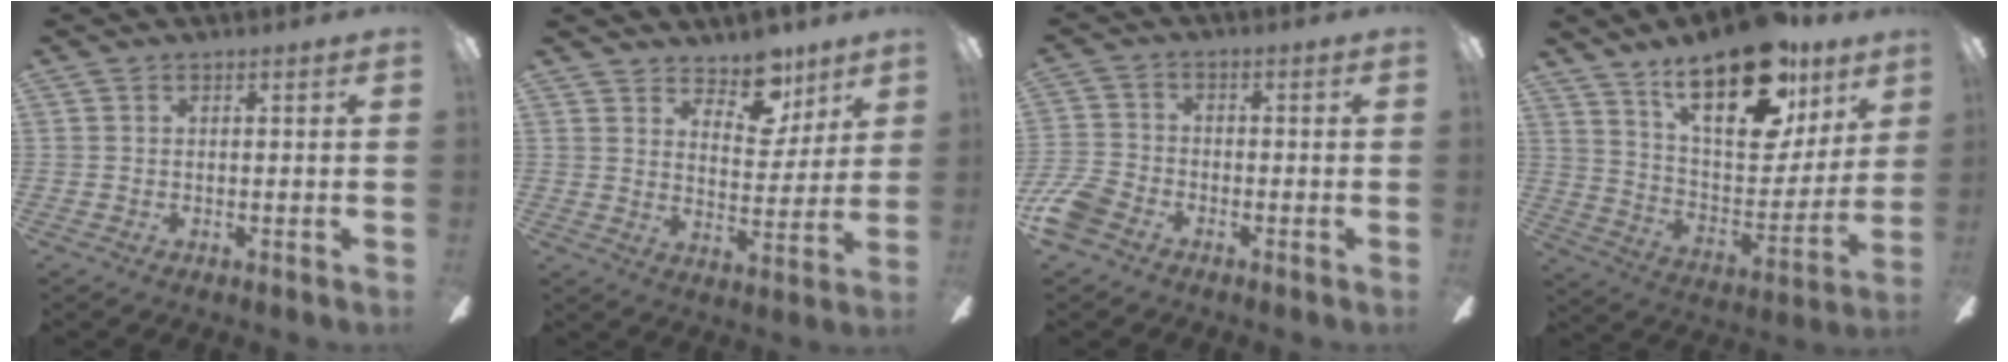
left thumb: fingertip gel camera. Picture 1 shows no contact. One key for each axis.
{"total": 10.7, "fx": 8.4, "fy": 5.2, "fz": 4.3, "tx": -0.058, "ty": -0.050, "tz": 0.151}
{"total": 7.1, "fx": -4.3, "fy": 4.5, "fz": 3.5, "tx": -0.087, "ty": 0.018, "tz": -0.086}
{"total": 24.9, "fx": 16.4, "fy": 10.6, "fz": 15.5, "tx": -0.235, "ty": -0.095, "tz": 0.284}